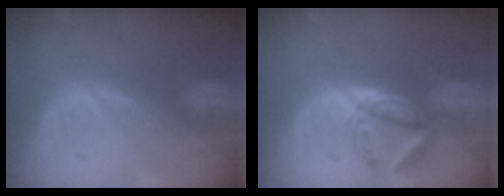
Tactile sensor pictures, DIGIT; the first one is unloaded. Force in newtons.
{"total": 5.7, "press": 5.3, "slide": 2.3}